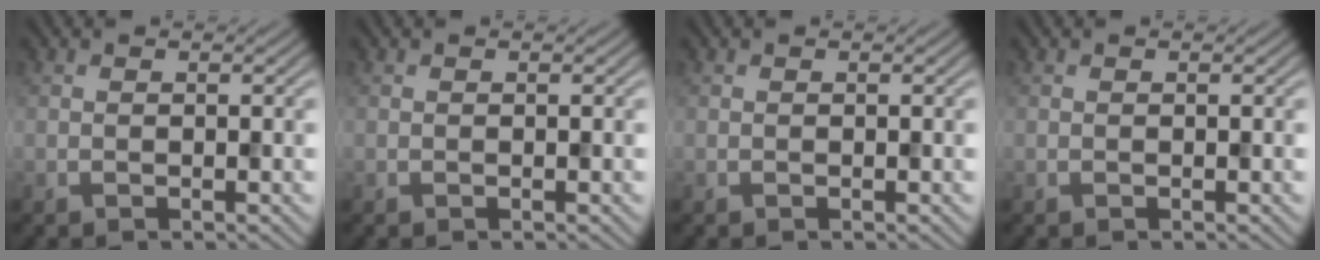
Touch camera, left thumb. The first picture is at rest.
{"total": 0.0}
{"total": 0.0}
{"total": 0.0}